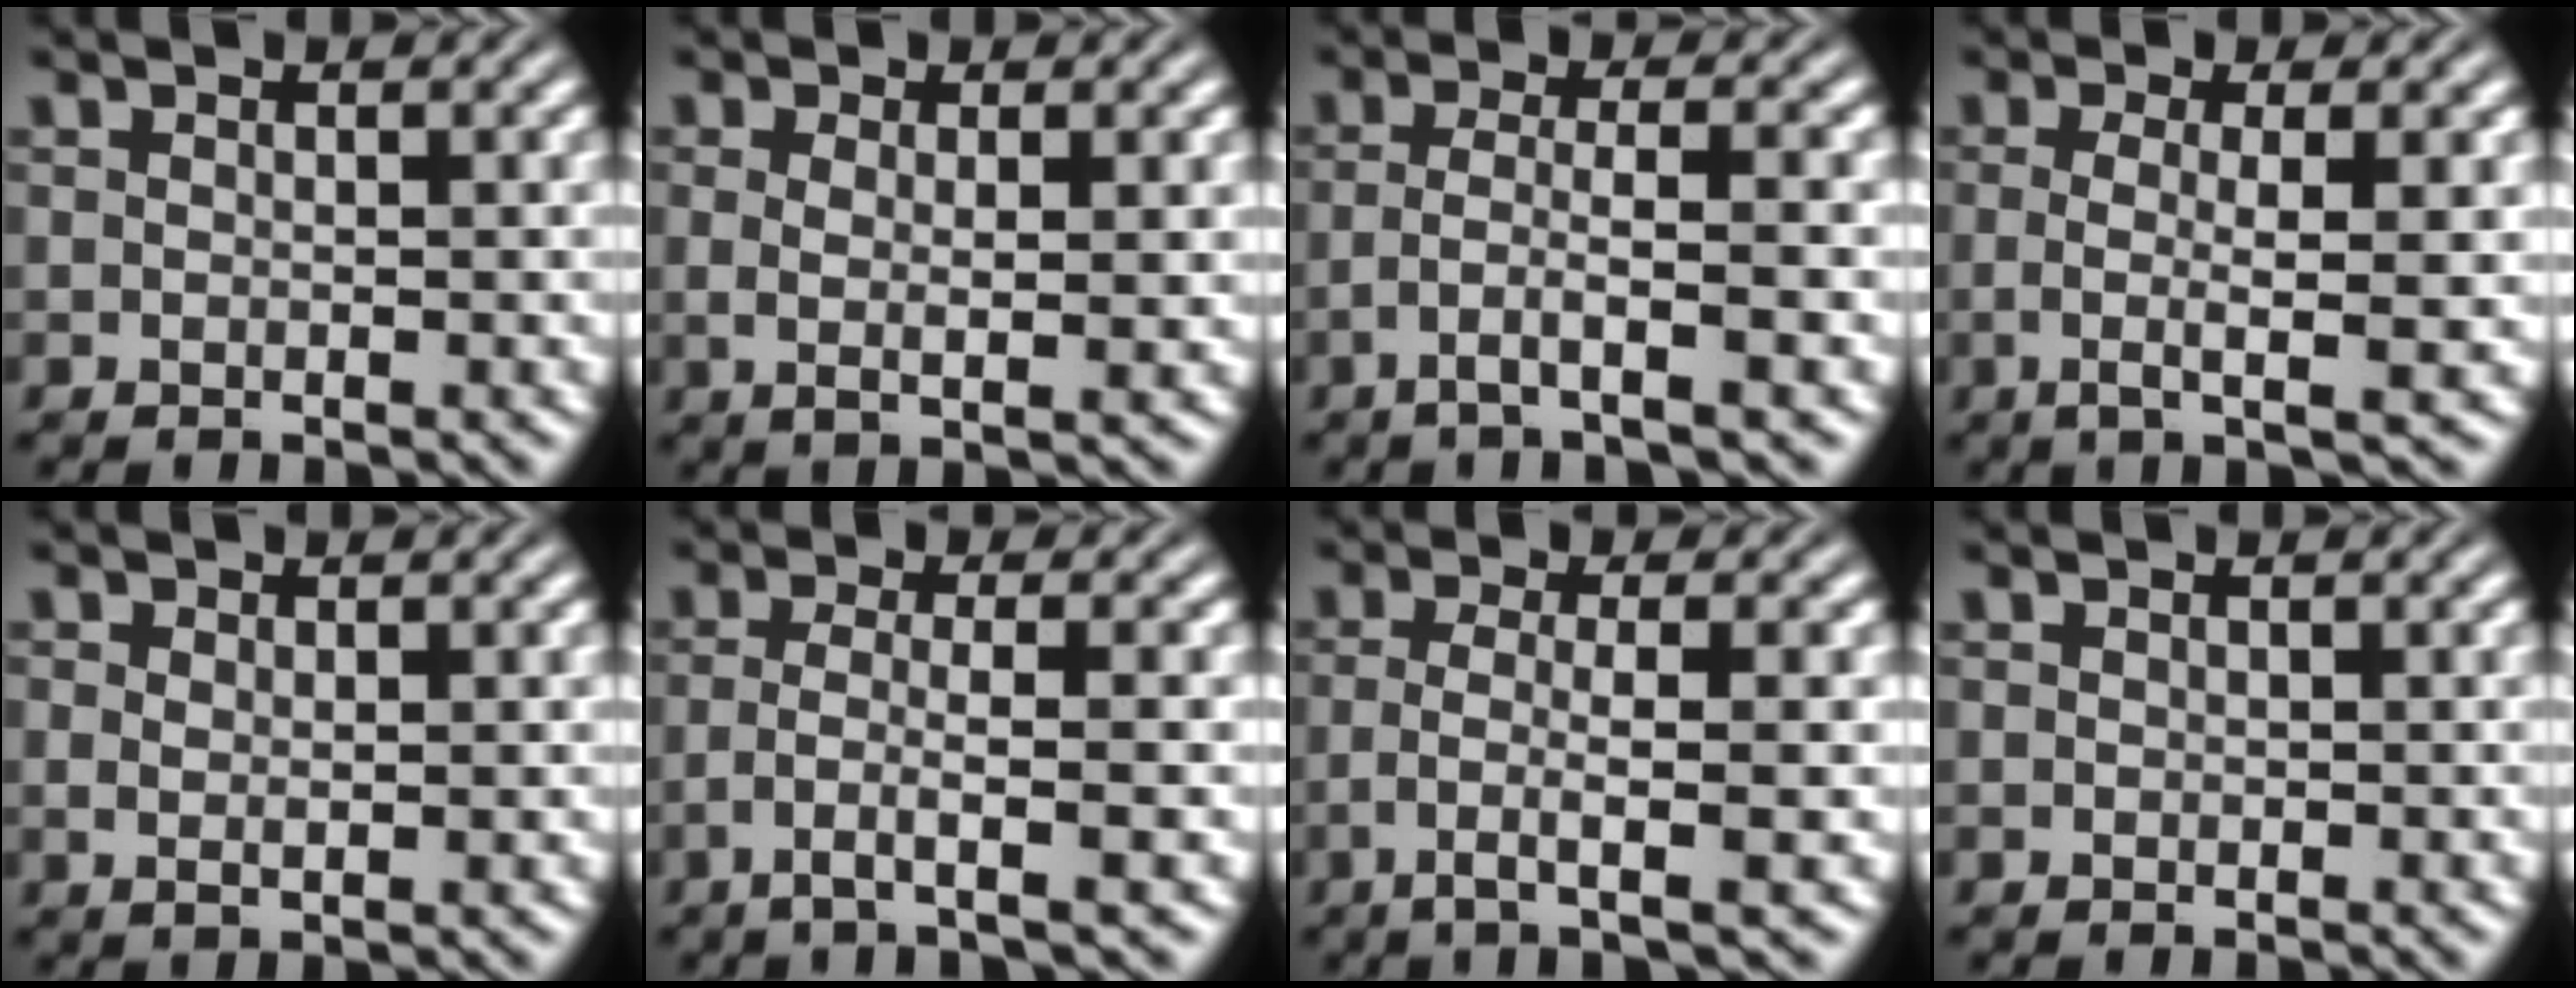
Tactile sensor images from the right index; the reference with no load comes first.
{"total": 2.1, "force": [0.4, -0.4, 2.0], "torque": [-0.039, -0.014, 0.018]}
{"total": 3.6, "force": [-2.0, -0.6, 2.9], "torque": [-0.056, -0.018, -0.024]}
{"total": 3.8, "force": [-0.1, -0.5, 3.8], "torque": [-0.063, -0.012, 0.005]}
{"total": 1.2, "force": [0.4, 0.1, 1.1], "torque": [-0.018, -0.012, 0.017]}
{"total": 3.5, "force": [-1.4, -0.5, 3.2], "torque": [-0.064, -0.019, -0.014]}
{"total": 3.9, "force": [-1.0, -0.4, 3.7], "torque": [-0.069, -0.019, -0.007]}
{"total": 0.0}